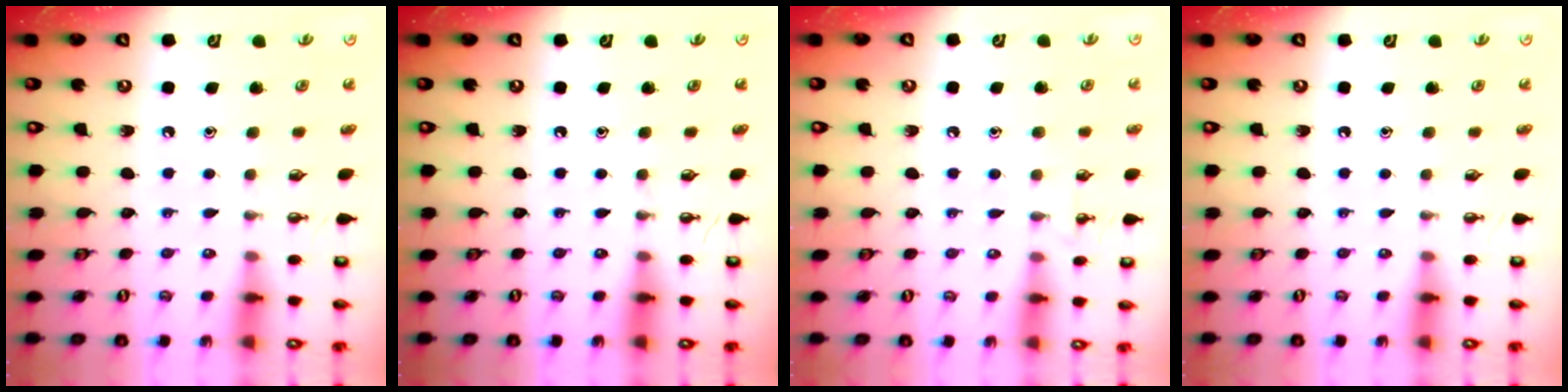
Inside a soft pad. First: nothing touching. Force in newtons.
{"total": 0.0}
{"total": 5.7, "press": 5.7, "slide": 0.8}
{"total": 0.0}